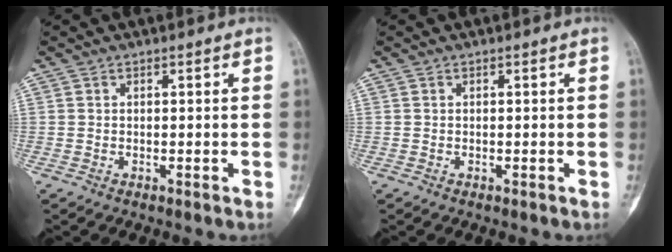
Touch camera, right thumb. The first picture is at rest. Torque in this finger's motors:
{"motor_torque": [0.13, 0.62, -0.03, 0.18, 0.07]}